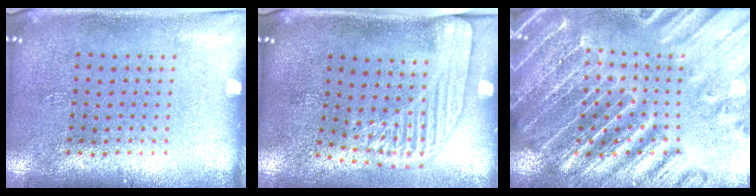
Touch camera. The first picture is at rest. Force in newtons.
{"total": 2.2, "press": 1.7, "slide": 1.3}
{"total": 4.1, "press": 3.9, "slide": 1.4}